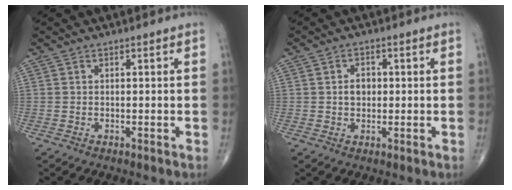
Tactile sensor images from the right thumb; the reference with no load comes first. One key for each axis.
{"total": 3.1, "fx": 0.2, "fy": 2.3, "fz": 2.0, "tx": -0.025, "ty": 0.006, "tz": 0.001}